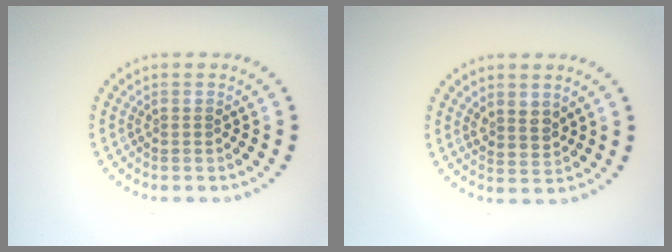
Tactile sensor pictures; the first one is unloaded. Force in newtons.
{"total": 1.9, "press": 1.6, "slide": 1.0}